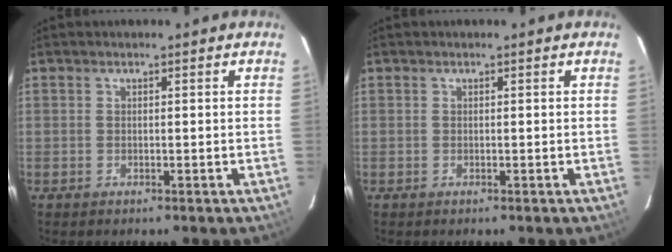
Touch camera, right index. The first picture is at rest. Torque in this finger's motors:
{"motor_torque": [-0.04, 0.00, 0.00, 0.00]}